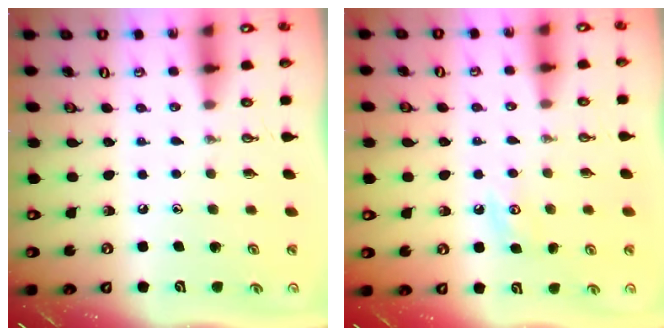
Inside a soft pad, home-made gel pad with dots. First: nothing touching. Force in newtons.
{"total": 5.4, "press": 5.4, "slide": 0.8}